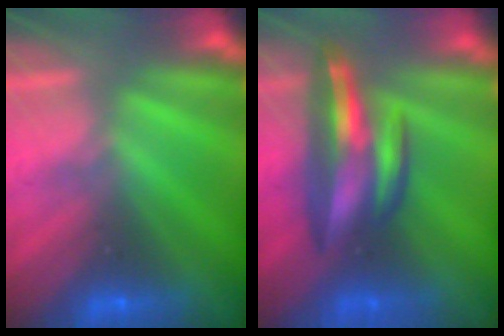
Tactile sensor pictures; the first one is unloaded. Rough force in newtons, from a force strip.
{"total": 7.9}